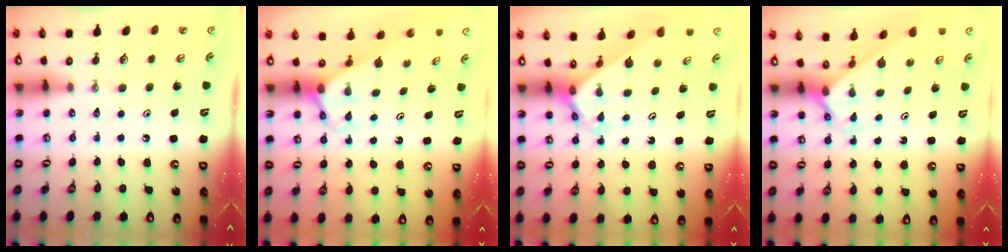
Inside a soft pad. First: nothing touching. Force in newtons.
{"total": 2.6, "press": 2.6, "slide": 0.2}
{"total": 2.6, "press": 2.6, "slide": 0.2}
{"total": 2.0, "press": 2.0, "slide": 0.2}